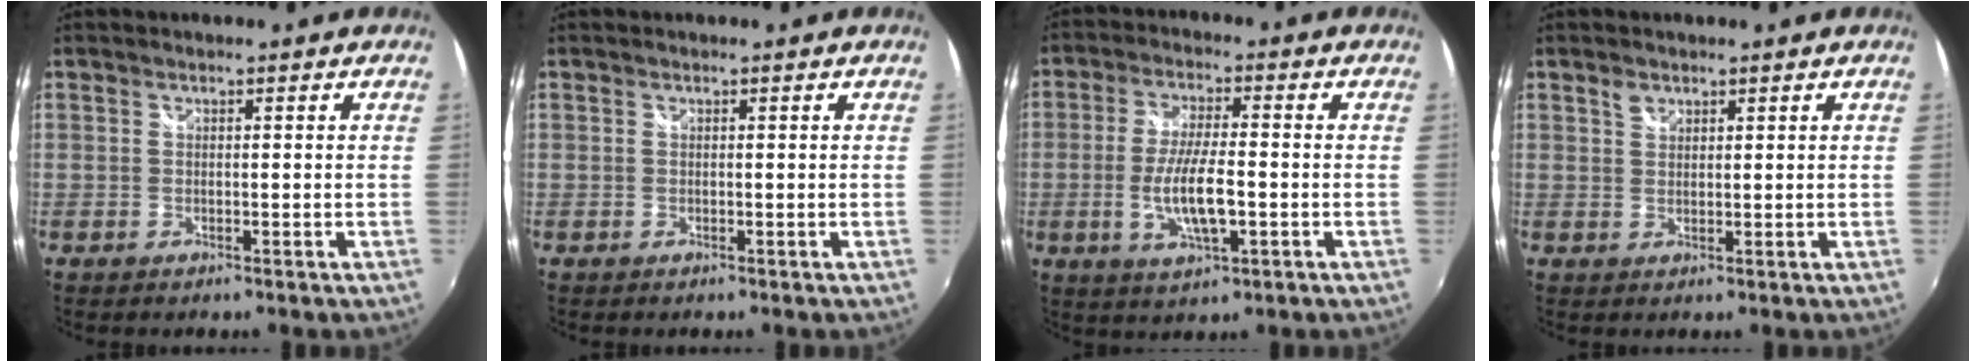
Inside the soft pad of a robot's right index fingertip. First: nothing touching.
{"total": 0.0}
{"total": 9.4, "force": [-2.2, 2.4, 8.8], "torque": [-0.174, -0.008, -0.039]}
{"total": 1.8, "force": [1.2, 1.1, 0.6], "torque": [-0.008, 0.002, 0.021]}